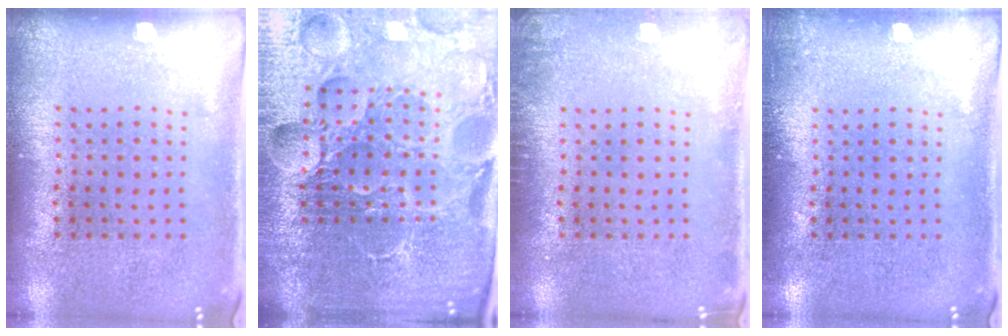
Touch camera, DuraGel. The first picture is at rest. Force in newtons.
{"total": 6.4, "press": 5.8, "slide": 2.8}
{"total": 1.1, "press": 1.1, "slide": 0.2}
{"total": 0.7, "press": 0.7, "slide": 0.2}